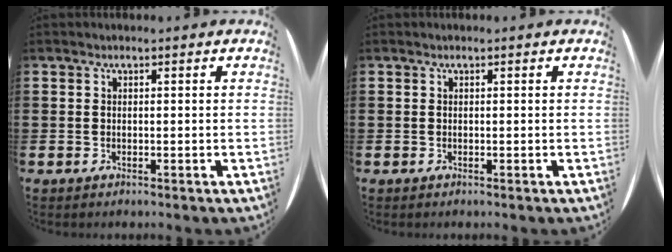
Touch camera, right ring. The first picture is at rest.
{"total": 0.0}